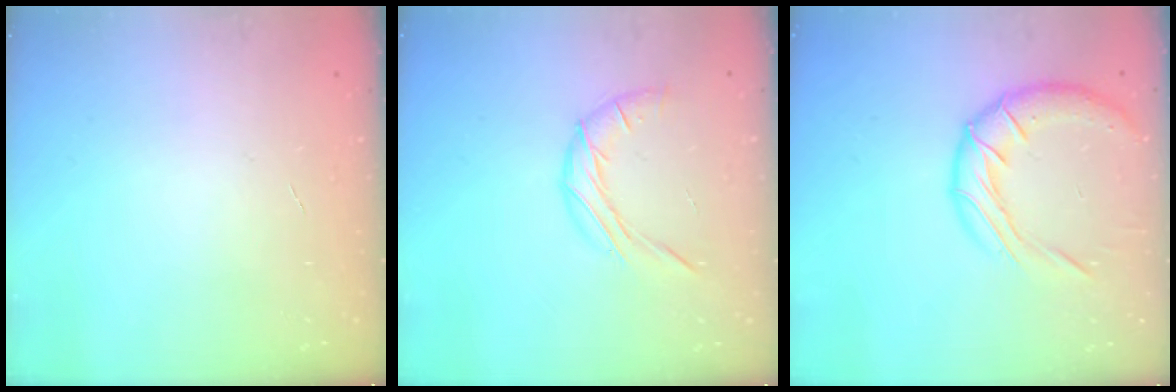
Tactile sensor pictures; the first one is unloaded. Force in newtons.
{"total": 8.6, "press": 8.6, "slide": 0.2}
{"total": 14.2, "press": 14.1, "slide": 1.6}